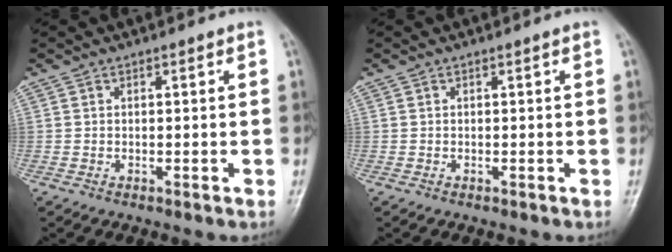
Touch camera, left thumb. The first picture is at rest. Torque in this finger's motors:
{"motor_torque": [0.00, 0.07, -0.07, -0.09, 0.00]}